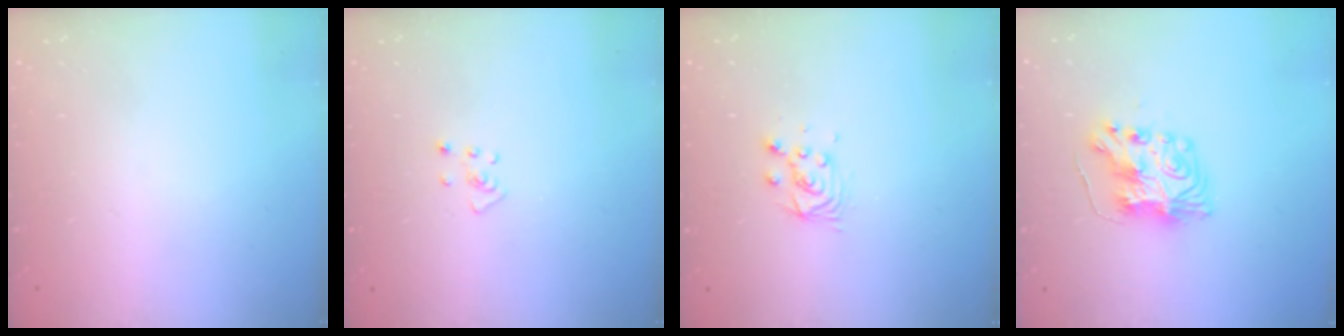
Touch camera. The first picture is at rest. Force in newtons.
{"total": 3.6, "press": 3.6, "slide": 0.2}
{"total": 5.5, "press": 5.5, "slide": 0.5}
{"total": 8.3, "press": 8.3, "slide": 0.2}